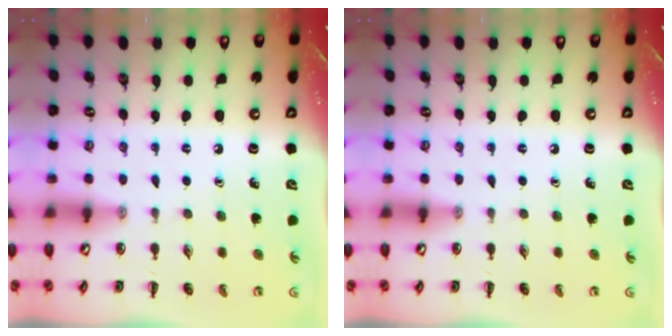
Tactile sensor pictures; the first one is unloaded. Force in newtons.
{"total": 0.0}